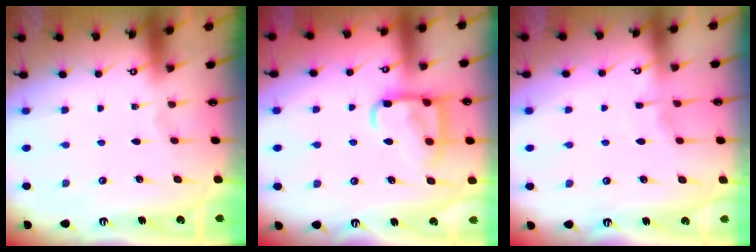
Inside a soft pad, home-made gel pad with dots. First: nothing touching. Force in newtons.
{"total": 14.0, "press": 13.9, "slide": 1.4}
{"total": 1.7, "press": 1.7, "slide": 0.4}